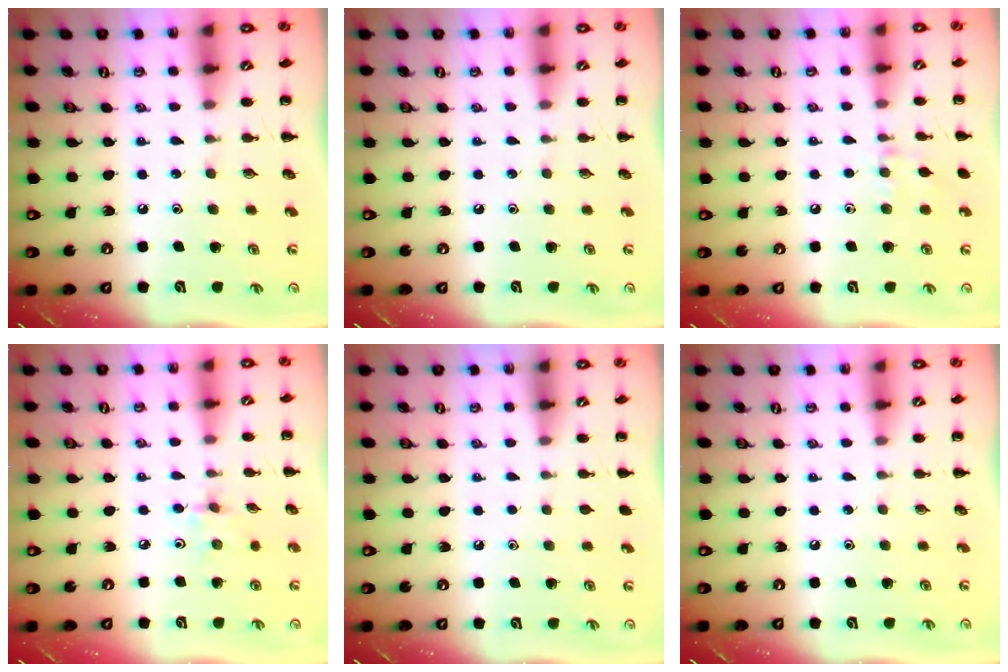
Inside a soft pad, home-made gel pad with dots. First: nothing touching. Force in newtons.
{"total": 0.0}
{"total": 7.0, "press": 6.7, "slide": 1.9}
{"total": 2.8, "press": 2.6, "slide": 0.9}
{"total": 0.6, "press": 0.6, "slide": 0.1}
{"total": 0.0}